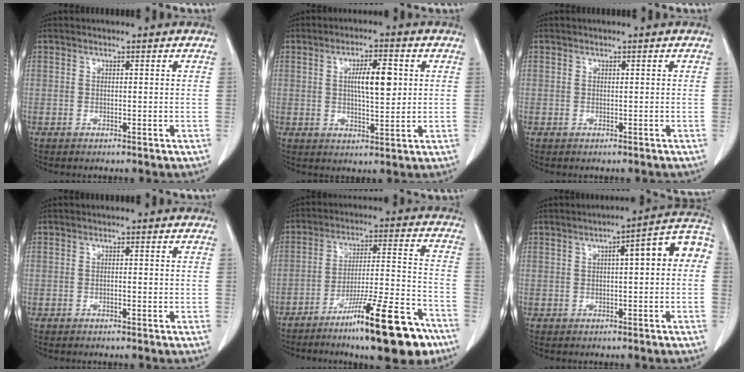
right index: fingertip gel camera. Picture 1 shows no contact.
{"total": 6.8, "force": [1.3, 1.8, 6.4], "torque": [-0.109, 0.005, 0.025]}
{"total": 0.6, "force": [-0.3, 0.5, -0.1], "torque": [0.003, 0.007, -0.005]}
{"total": 0.8, "force": [-0.2, 0.2, 0.8], "torque": [-0.012, 0.001, -0.001]}
{"total": 17.4, "force": [-11.5, 1.8, 13.0], "torque": [-0.184, 0.002, -0.185]}
{"total": 8.5, "force": [1.2, 1.6, 8.3], "torque": [-0.108, 0.034, 0.010]}